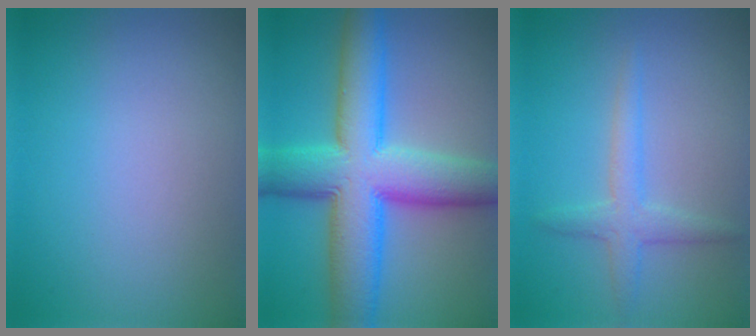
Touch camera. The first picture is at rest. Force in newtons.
{"total": 11.7, "press": 11.7, "slide": 0.1}
{"total": 2.5, "press": 2.5, "slide": 0.0}